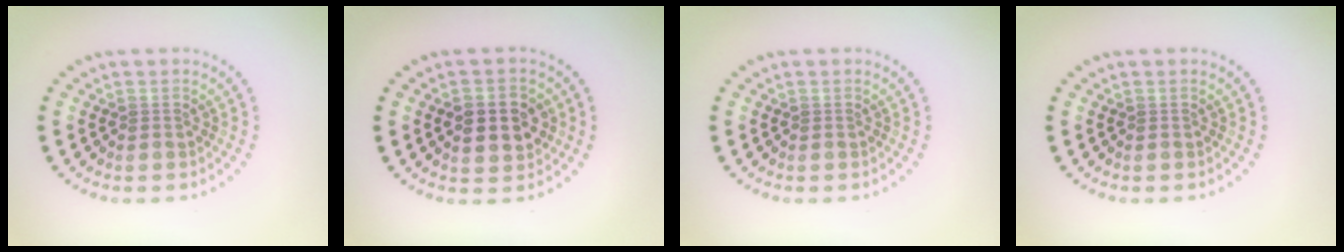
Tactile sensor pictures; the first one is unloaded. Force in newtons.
{"total": 4.4, "press": 4.4, "slide": 0.3}
{"total": 0.0}
{"total": 0.0}